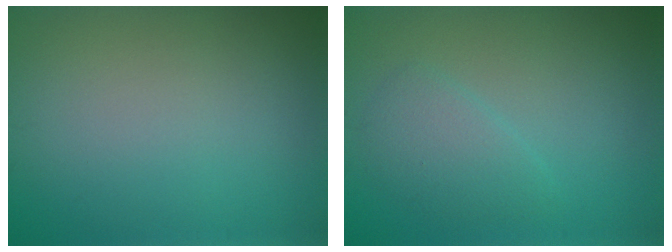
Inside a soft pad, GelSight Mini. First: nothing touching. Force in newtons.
{"total": 2.3, "press": 2.3, "slide": 0.2}